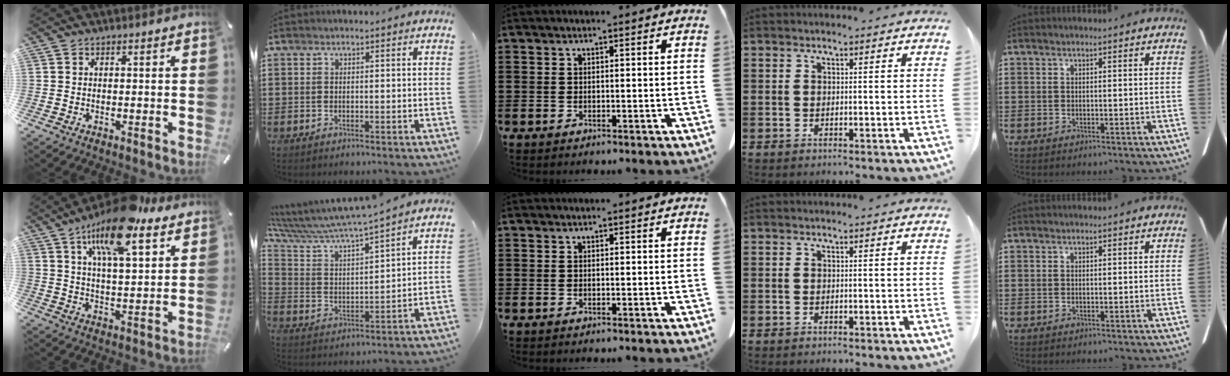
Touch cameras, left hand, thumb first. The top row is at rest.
{"thumb": {"total": 16.9, "force": [11.2, 6.0, 11.2], "torque": [-0.193, -0.043, 0.188]}, "index": {"total": 6.7, "force": [6.5, -0.2, 1.7], "torque": [-0.065, -0.048, 0.107]}}